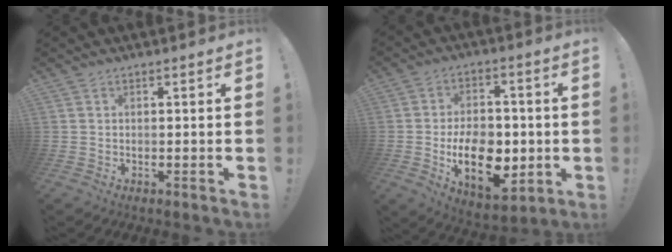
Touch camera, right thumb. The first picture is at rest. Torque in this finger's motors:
{"motor_torque": [0.61, 1.25, 0.99, 0.29, 0.13]}